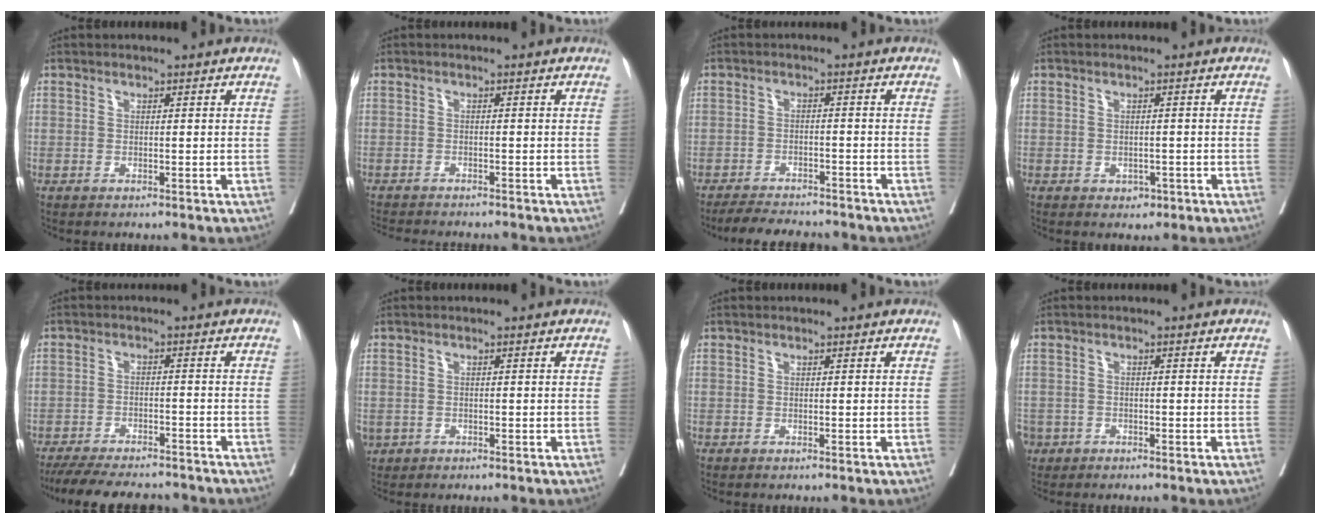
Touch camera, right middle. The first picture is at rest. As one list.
[{"total": 7.3, "force": [-6.8, 1.1, 2.6], "torque": [-0.033, -0.008, -0.097]}, {"total": 7.4, "force": [-6.8, 1.5, 2.3], "torque": [-0.031, -0.010, -0.104]}, {"total": 1.7, "force": [-0.8, 1.3, 0.8], "torque": [-0.007, 0.003, -0.004]}, {"total": 13.3, "force": [-11.9, 3.0, 5.1], "torque": [-0.087, -0.005, -0.166]}, {"total": 2.5, "force": [-1.2, 2.0, 0.9], "torque": [-0.024, -0.003, -0.016]}, {"total": 0.0}, {"total": 5.5, "force": [-3.1, 4.3, 1.4], "torque": [-0.048, -0.001, -0.054]}]